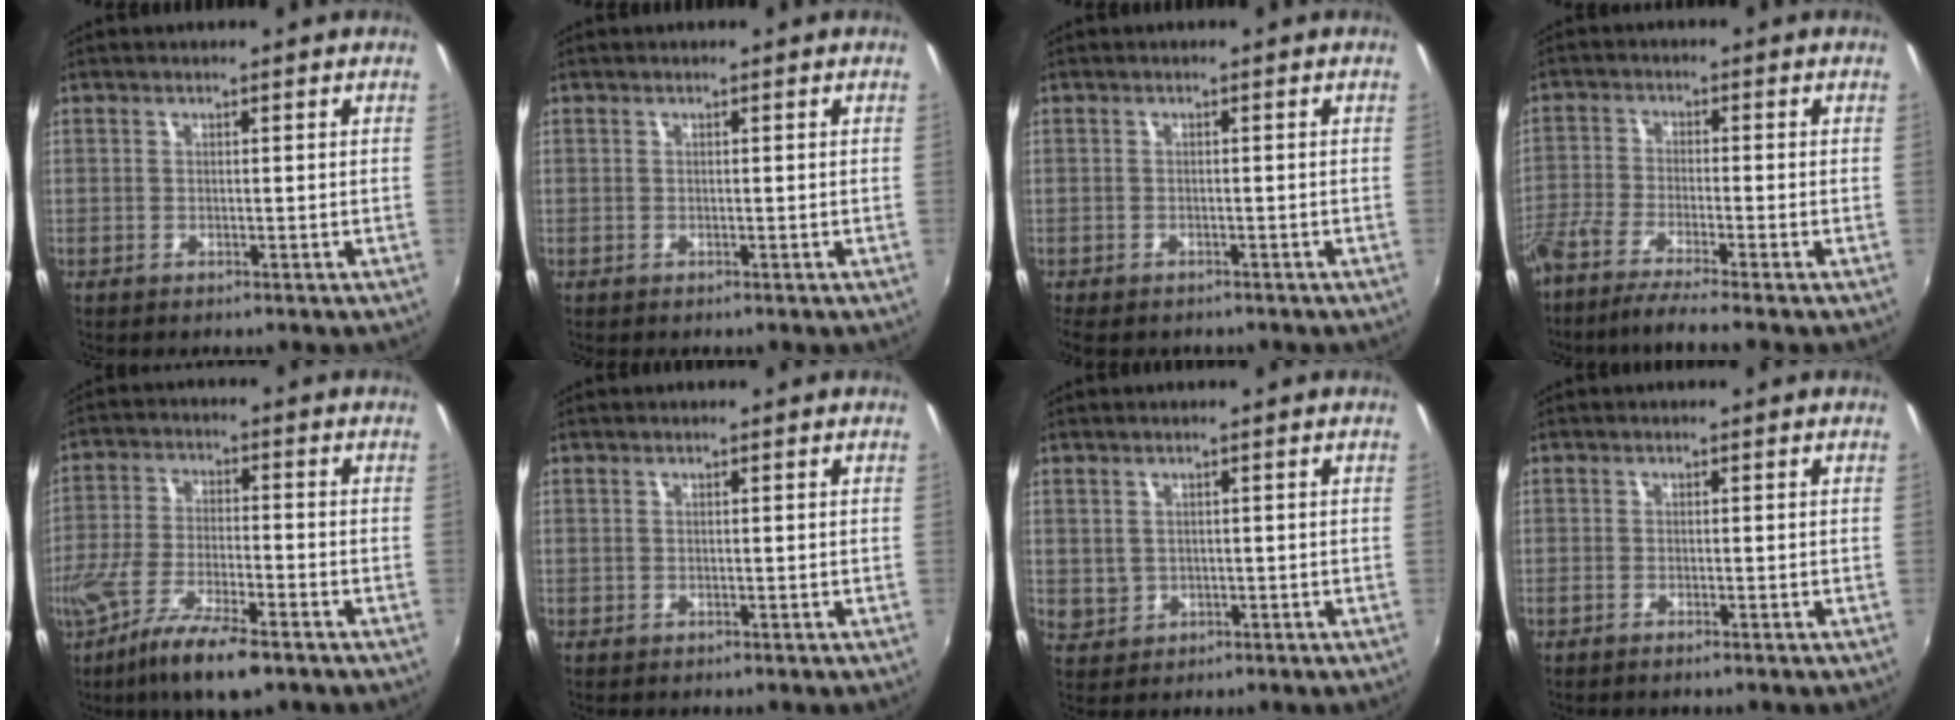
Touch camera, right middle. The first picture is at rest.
{"total": 0.0}
{"total": 4.9, "force": [-4.0, 1.6, 2.4], "torque": [-0.055, -0.032, -0.056]}
{"total": 7.5, "force": [-6.3, -0.5, 4.1], "torque": [-0.099, -0.022, -0.118]}
{"total": 12.5, "force": [-8.0, 3.1, 9.1], "torque": [-0.193, -0.031, -0.151]}
{"total": 0.0}
{"total": 3.1, "force": [0.4, 2.9, 1.0], "torque": [-0.015, 0.003, 0.015]}
{"total": 0.9, "force": [-0.8, 0.1, 0.5], "torque": [-0.011, -0.004, -0.016]}